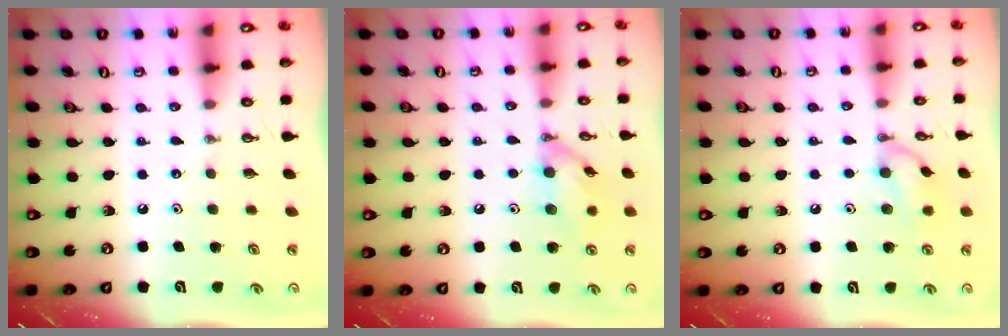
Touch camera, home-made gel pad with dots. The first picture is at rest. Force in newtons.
{"total": 11.2, "press": 11.2, "slide": 0.3}
{"total": 9.6, "press": 9.6, "slide": 0.1}